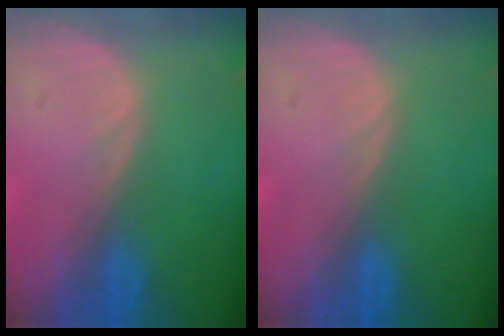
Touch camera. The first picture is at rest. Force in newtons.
{"total": 0.0}